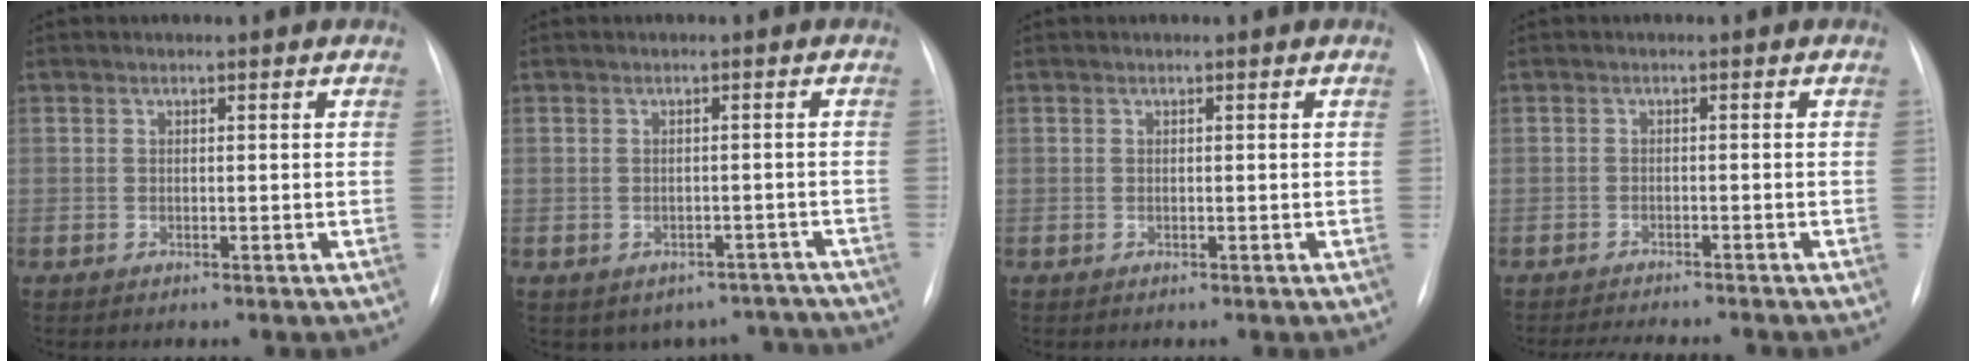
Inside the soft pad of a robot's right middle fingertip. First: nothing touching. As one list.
[{"total": 7.8, "force": [-6.4, 4.4, 0.6], "torque": [0.012, 0.029, -0.068]}, {"total": 0.0}, {"total": 7.2, "force": [-6.7, 0.2, 2.6], "torque": [-0.032, -0.009, -0.097]}]